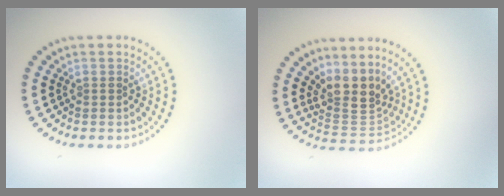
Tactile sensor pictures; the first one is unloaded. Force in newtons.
{"total": 3.8, "press": 2.8, "slide": 2.5}